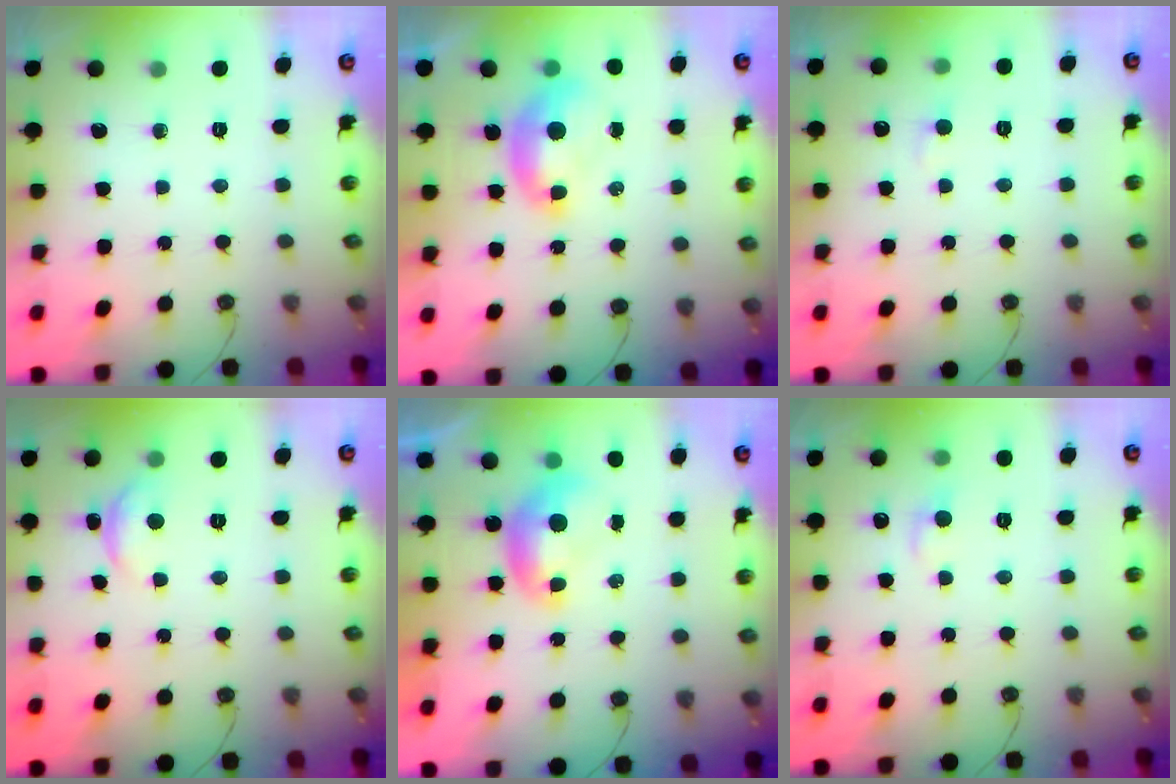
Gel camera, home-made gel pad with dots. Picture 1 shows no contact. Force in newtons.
{"total": 1.7, "press": 1.6, "slide": 0.7}
{"total": 2.7, "press": 2.7, "slide": 0.4}
{"total": 1.5, "press": 1.3, "slide": 0.7}
{"total": 0.0}
{"total": 1.5, "press": 1.4, "slide": 0.6}